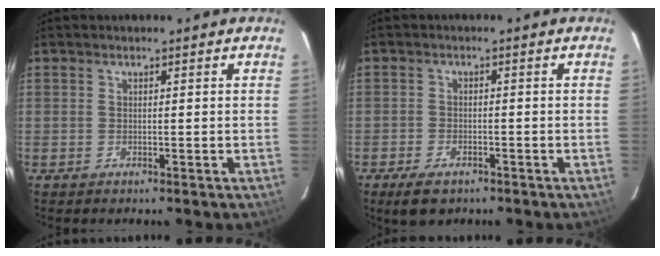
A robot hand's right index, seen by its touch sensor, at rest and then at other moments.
{"total": 5.3, "force": [-3.7, 2.7, 2.6], "torque": [-0.068, -0.011, -0.060]}